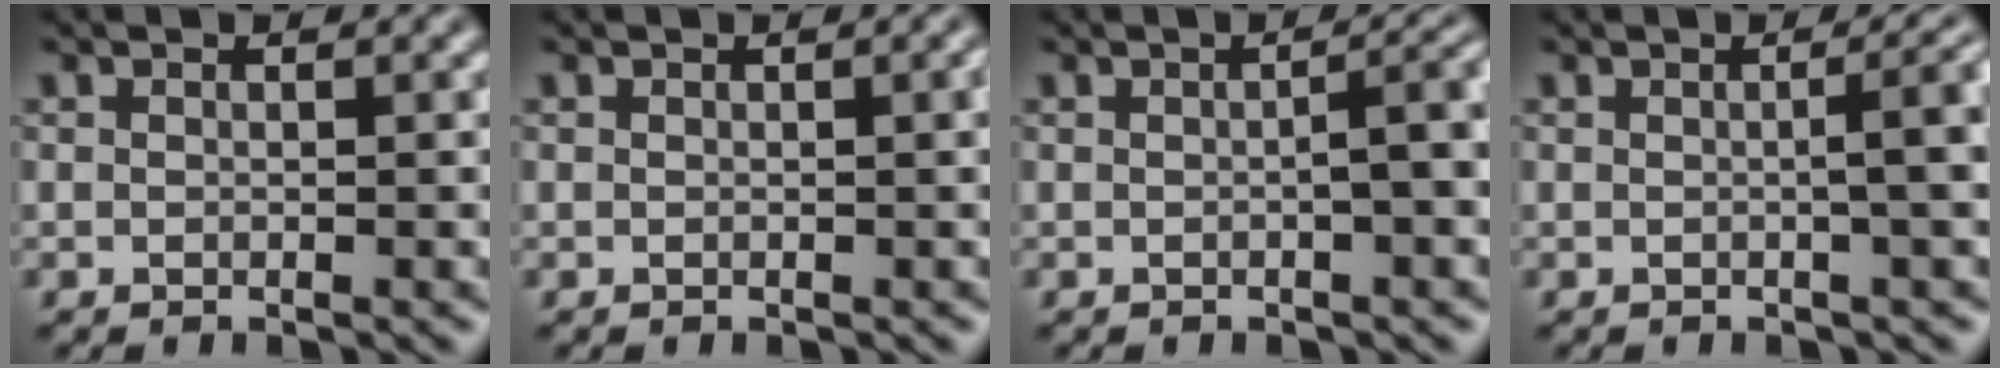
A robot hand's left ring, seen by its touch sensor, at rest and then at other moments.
{"total": 1.2, "force": [0.2, 0.3, 1.2], "torque": [-0.015, 0.002, 0.002]}
{"total": 3.6, "force": [-0.1, 0.9, 3.5], "torque": [-0.044, 0.012, -0.002]}
{"total": 4.7, "force": [0.3, 1.5, 4.4], "torque": [-0.037, 0.019, 0.002]}